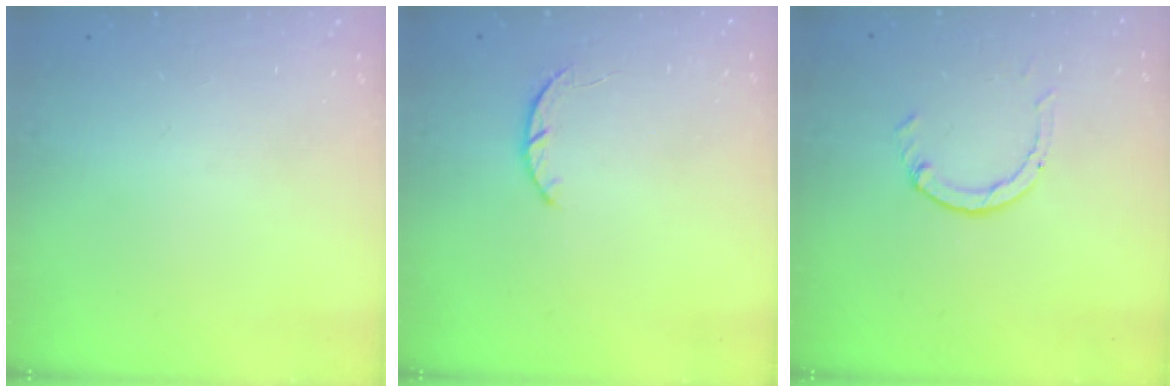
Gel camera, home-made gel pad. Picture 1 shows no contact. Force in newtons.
{"total": 2.5, "press": 2.5, "slide": 0.5}
{"total": 2.6, "press": 2.5, "slide": 0.3}